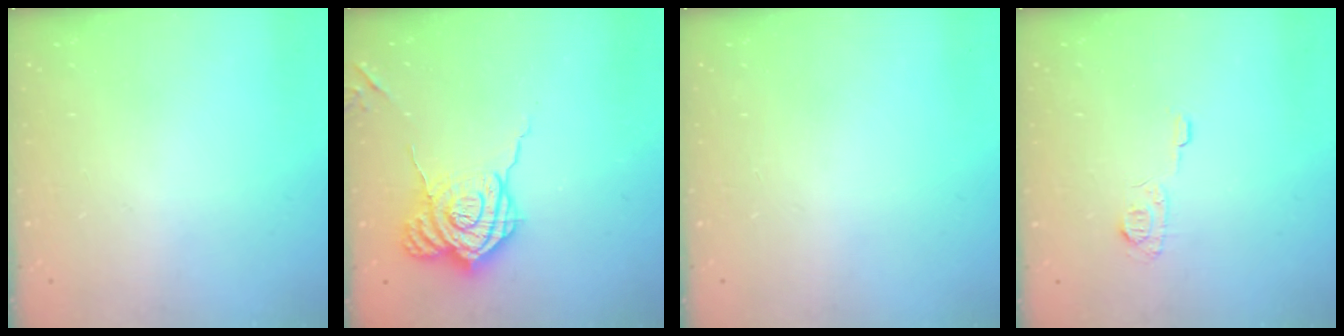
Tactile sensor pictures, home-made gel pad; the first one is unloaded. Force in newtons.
{"total": 12.6, "press": 12.5, "slide": 1.2}
{"total": 0.0}
{"total": 5.7, "press": 5.7, "slide": 0.7}